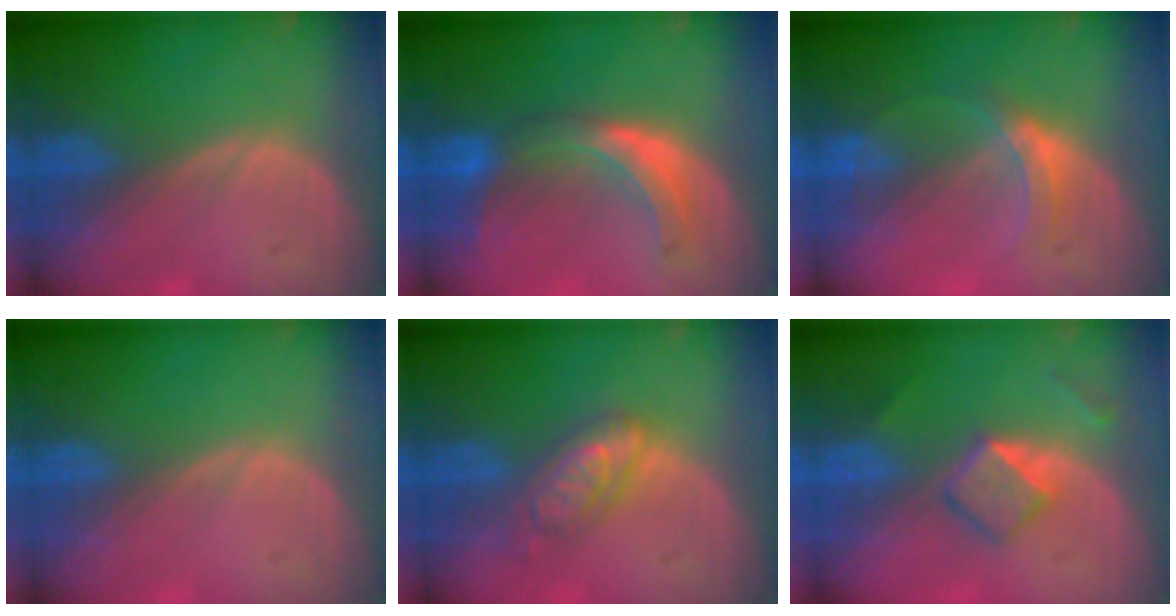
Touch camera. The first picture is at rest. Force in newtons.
{"total": 7.0, "press": 6.8, "slide": 1.6}
{"total": 4.0, "press": 3.7, "slide": 1.6}
{"total": 0.0}
{"total": 5.5, "press": 5.5, "slide": 0.2}
{"total": 5.3, "press": 4.6, "slide": 2.7}